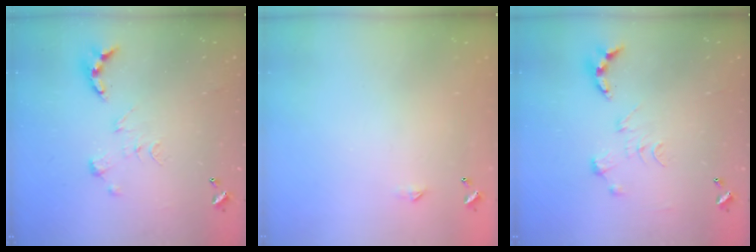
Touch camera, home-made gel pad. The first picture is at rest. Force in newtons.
{"total": 2.3, "press": 2.3, "slide": 0.4}
{"total": 0.0}